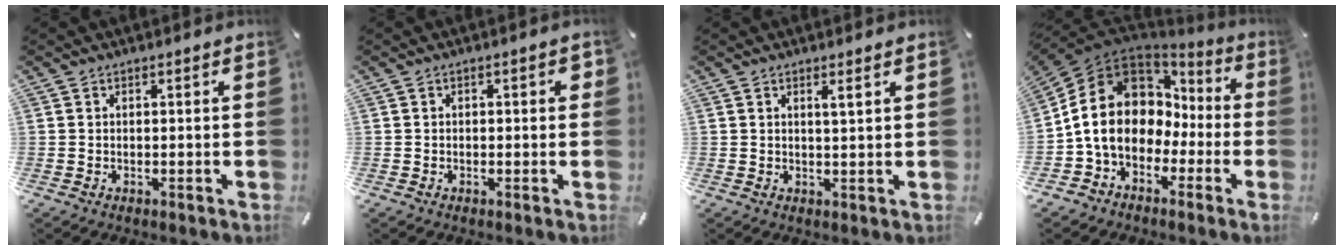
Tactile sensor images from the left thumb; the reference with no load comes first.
{"total": 1.8, "force": [-0.2, 1.0, 1.5], "torque": [-0.027, 0.007, -0.005]}
{"total": 2.1, "force": [1.2, 0.0, 1.8], "torque": [-0.036, -0.003, 0.019]}
{"total": 15.0, "force": [0.0, 12.5, 8.2], "torque": [-0.182, 0.006, -0.002]}